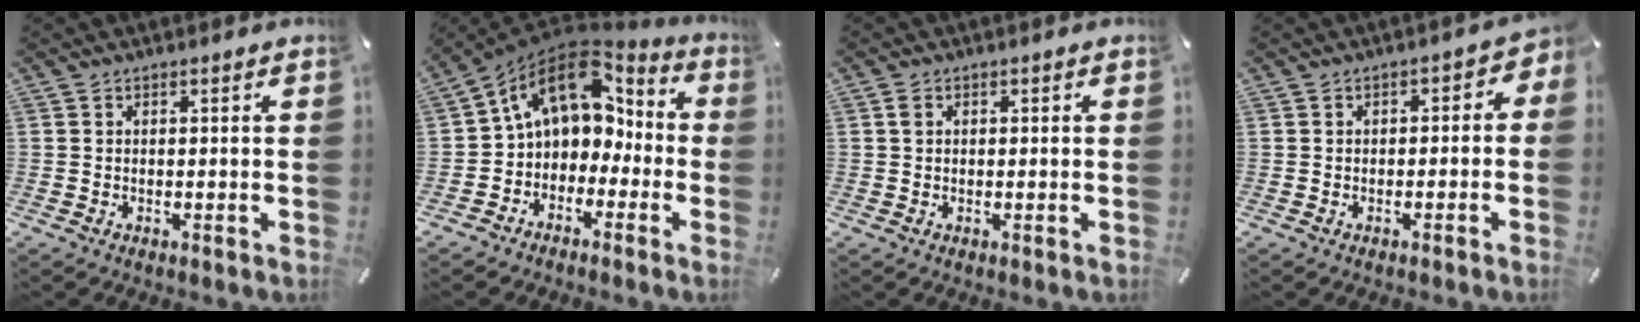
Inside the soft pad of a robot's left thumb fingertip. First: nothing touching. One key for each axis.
{"total": 12.4, "fx": 3.7, "fy": 9.6, "fz": 7.0, "tx": -0.128, "ty": -0.009, "tz": 0.068}
{"total": 0.8, "fx": 0.2, "fy": 0.7, "fz": 0.5, "tx": -0.010, "ty": 0.005, "tz": 0.003}
{"total": 2.8, "fx": -1.5, "fy": 1.8, "fz": 1.4, "tx": -0.020, "ty": 0.012, "tz": -0.033}